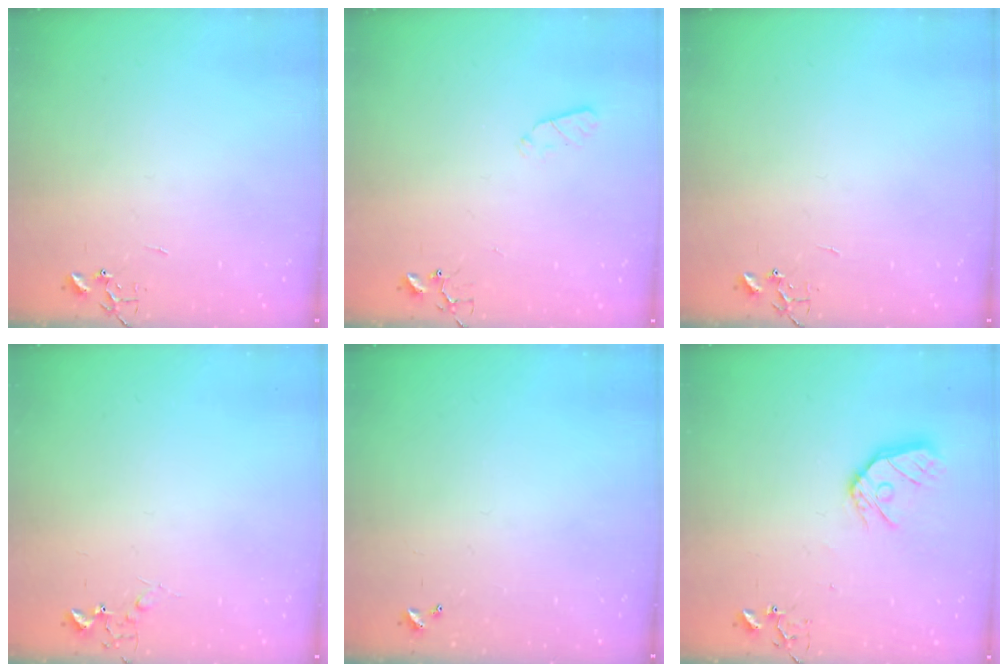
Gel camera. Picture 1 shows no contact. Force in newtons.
{"total": 3.5, "press": 3.4, "slide": 0.5}
{"total": 0.0}
{"total": 6.6, "press": 6.6, "slide": 0.8}
{"total": 0.0}
{"total": 11.3, "press": 11.2, "slide": 1.3}